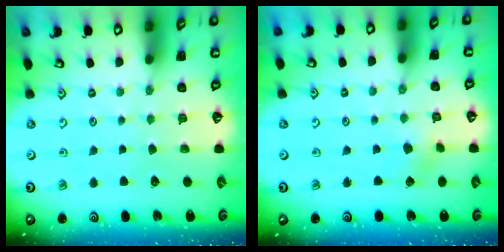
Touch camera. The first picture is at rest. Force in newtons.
{"total": 2.7, "press": 2.7, "slide": 0.4}